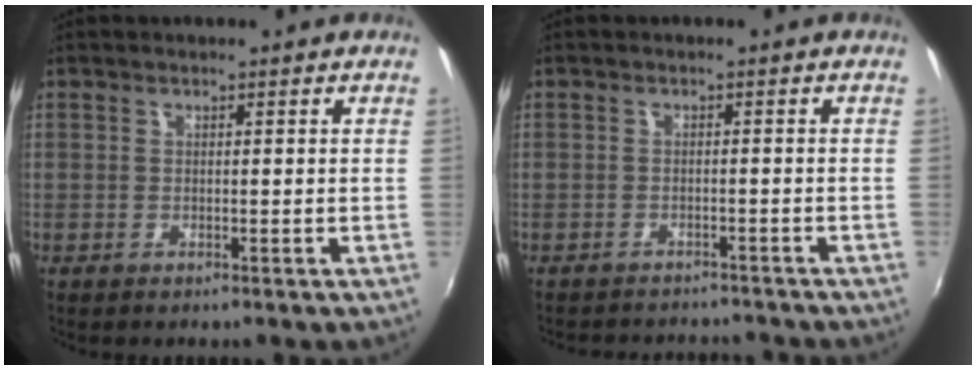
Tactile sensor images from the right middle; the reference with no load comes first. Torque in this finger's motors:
{"motor_torque": [0.10, -0.19, -0.14, -0.13]}